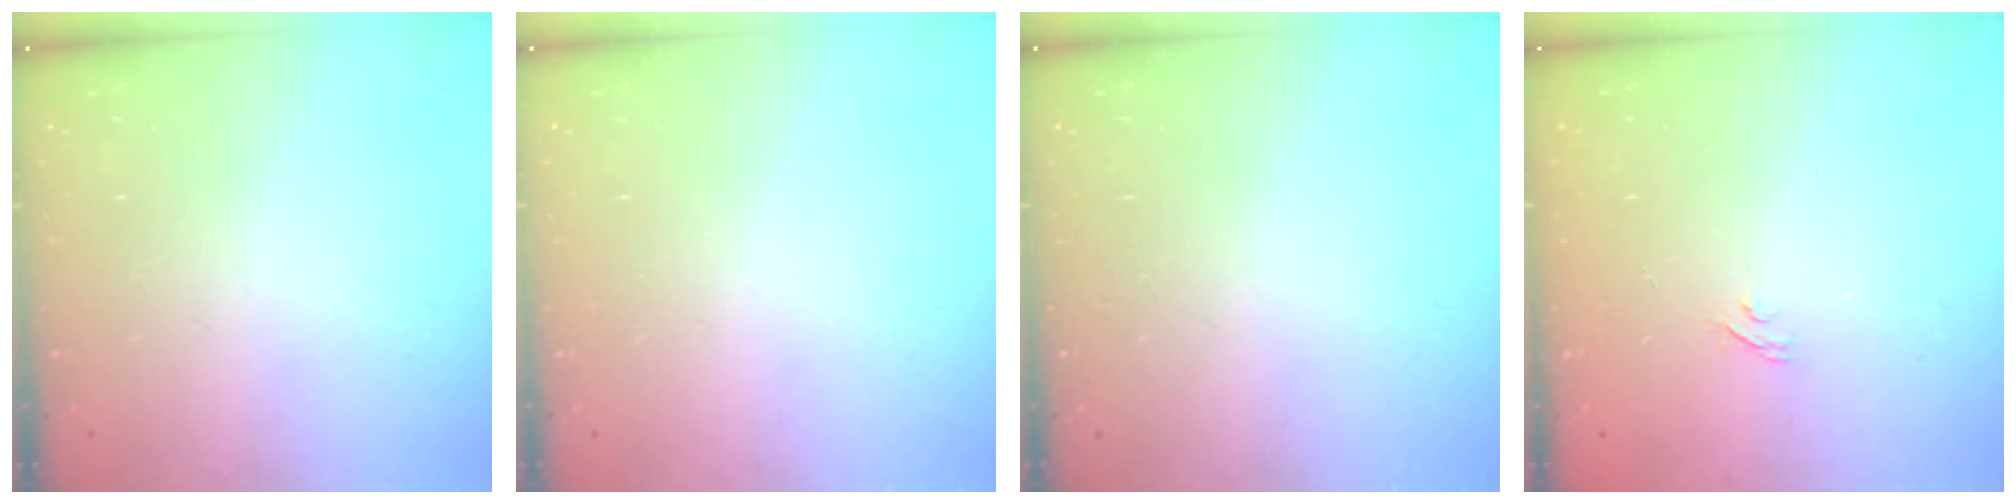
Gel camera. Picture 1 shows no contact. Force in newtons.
{"total": 0.0}
{"total": 0.0}
{"total": 2.2, "press": 1.9, "slide": 1.1}